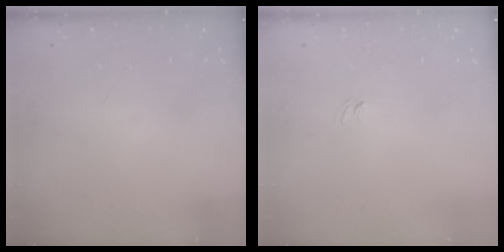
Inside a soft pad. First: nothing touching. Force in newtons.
{"total": 3.8, "press": 3.7, "slide": 1.0}